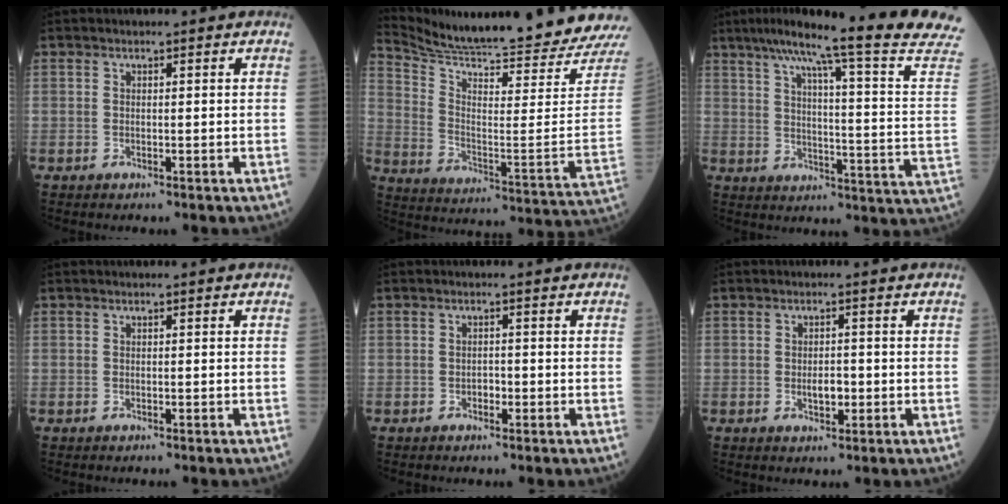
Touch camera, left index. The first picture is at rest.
{"total": 25.1, "force": [23.6, -2.0, 8.3], "torque": [-0.158, -0.123, 0.333]}
{"total": 24.1, "force": [20.6, -1.9, 12.4], "torque": [-0.190, -0.054, 0.263]}
{"total": 0.0}
{"total": 1.1, "force": [-0.4, 0.8, 0.7], "torque": [-0.011, 0.003, -0.004]}
{"total": 2.6, "force": [-0.4, 1.5, 2.1], "torque": [-0.037, 0.001, 0.000]}